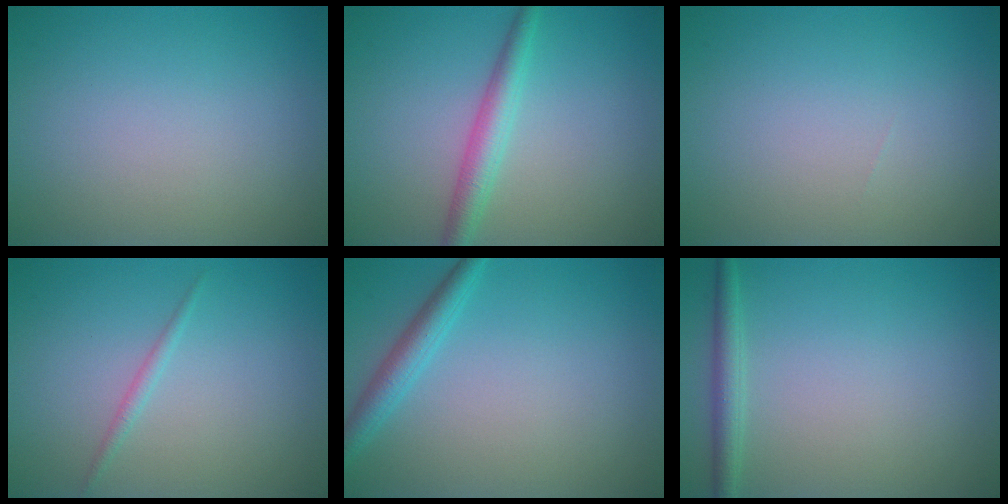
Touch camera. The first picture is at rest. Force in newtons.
{"total": 2.9, "press": 2.9, "slide": 0.1}
{"total": 0.0}
{"total": 0.9, "press": 0.9, "slide": 0.0}
{"total": 2.5, "press": 2.5, "slide": 0.1}
{"total": 1.8, "press": 1.8, "slide": 0.1}